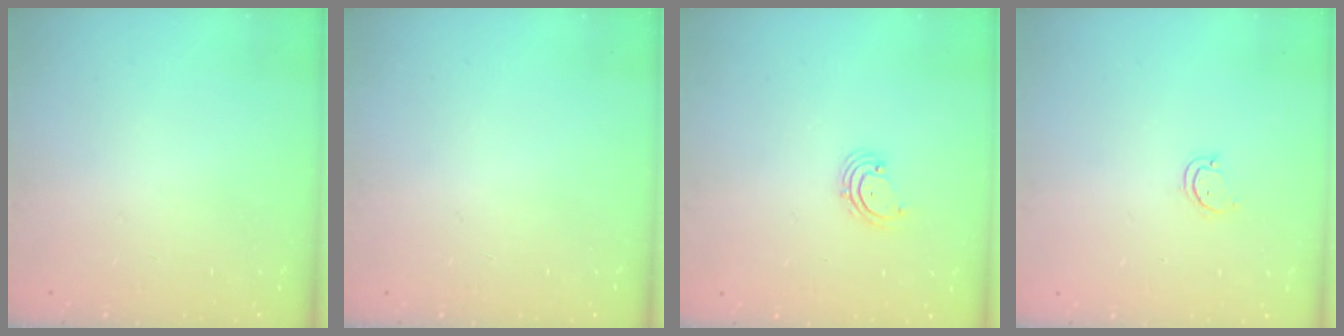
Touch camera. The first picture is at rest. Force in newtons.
{"total": 0.0}
{"total": 2.0, "press": 2.0, "slide": 0.4}
{"total": 2.7, "press": 2.6, "slide": 0.3}